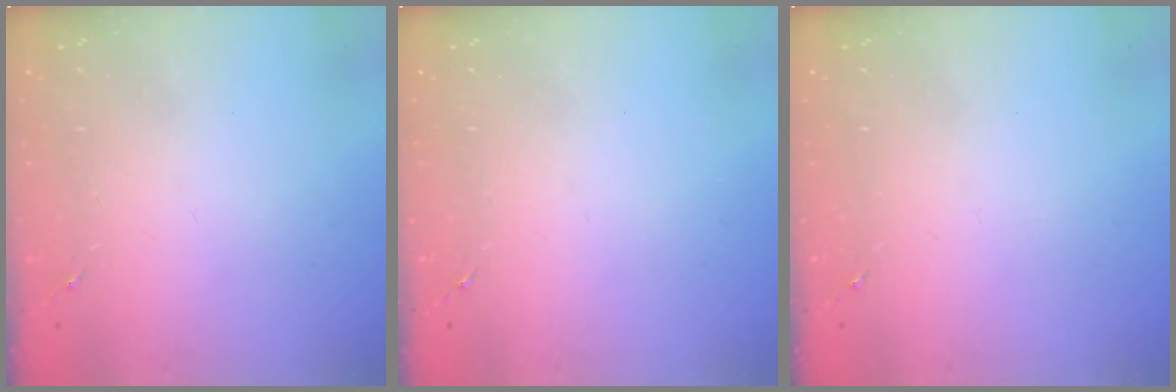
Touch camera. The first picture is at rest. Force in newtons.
{"total": 0.0}
{"total": 0.0}